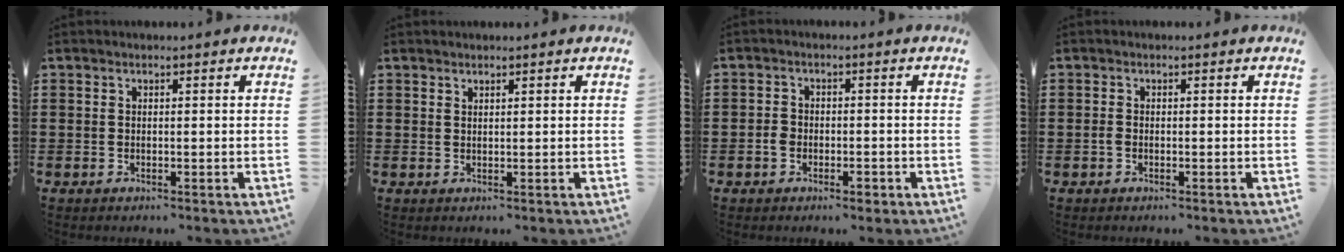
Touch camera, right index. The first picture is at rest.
{"total": 1.0, "force": [1.0, 0.0, 0.1], "torque": [-0.002, -0.001, 0.021]}
{"total": 2.3, "force": [-1.0, 1.6, 1.3], "torque": [-0.035, -0.004, -0.021]}
{"total": 0.8, "force": [-0.4, 0.5, 0.5], "torque": [-0.012, -0.002, -0.007]}